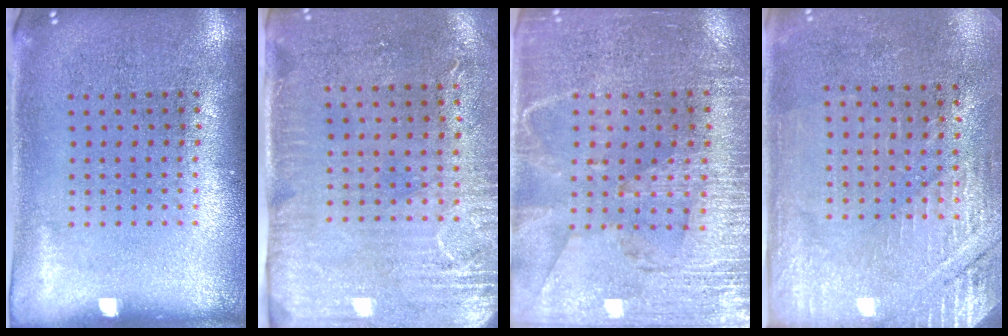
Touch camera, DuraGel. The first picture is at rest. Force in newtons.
{"total": 2.9, "press": 2.4, "slide": 1.6}
{"total": 3.4, "press": 3.0, "slide": 1.5}
{"total": 2.9, "press": 2.7, "slide": 1.1}